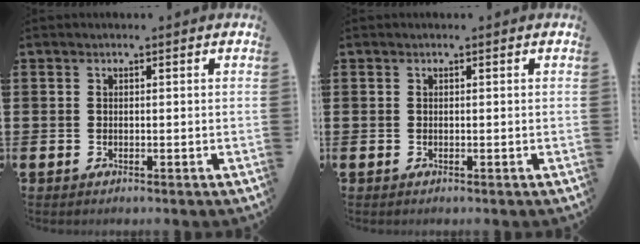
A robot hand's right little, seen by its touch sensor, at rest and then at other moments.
{"total": 0.0}